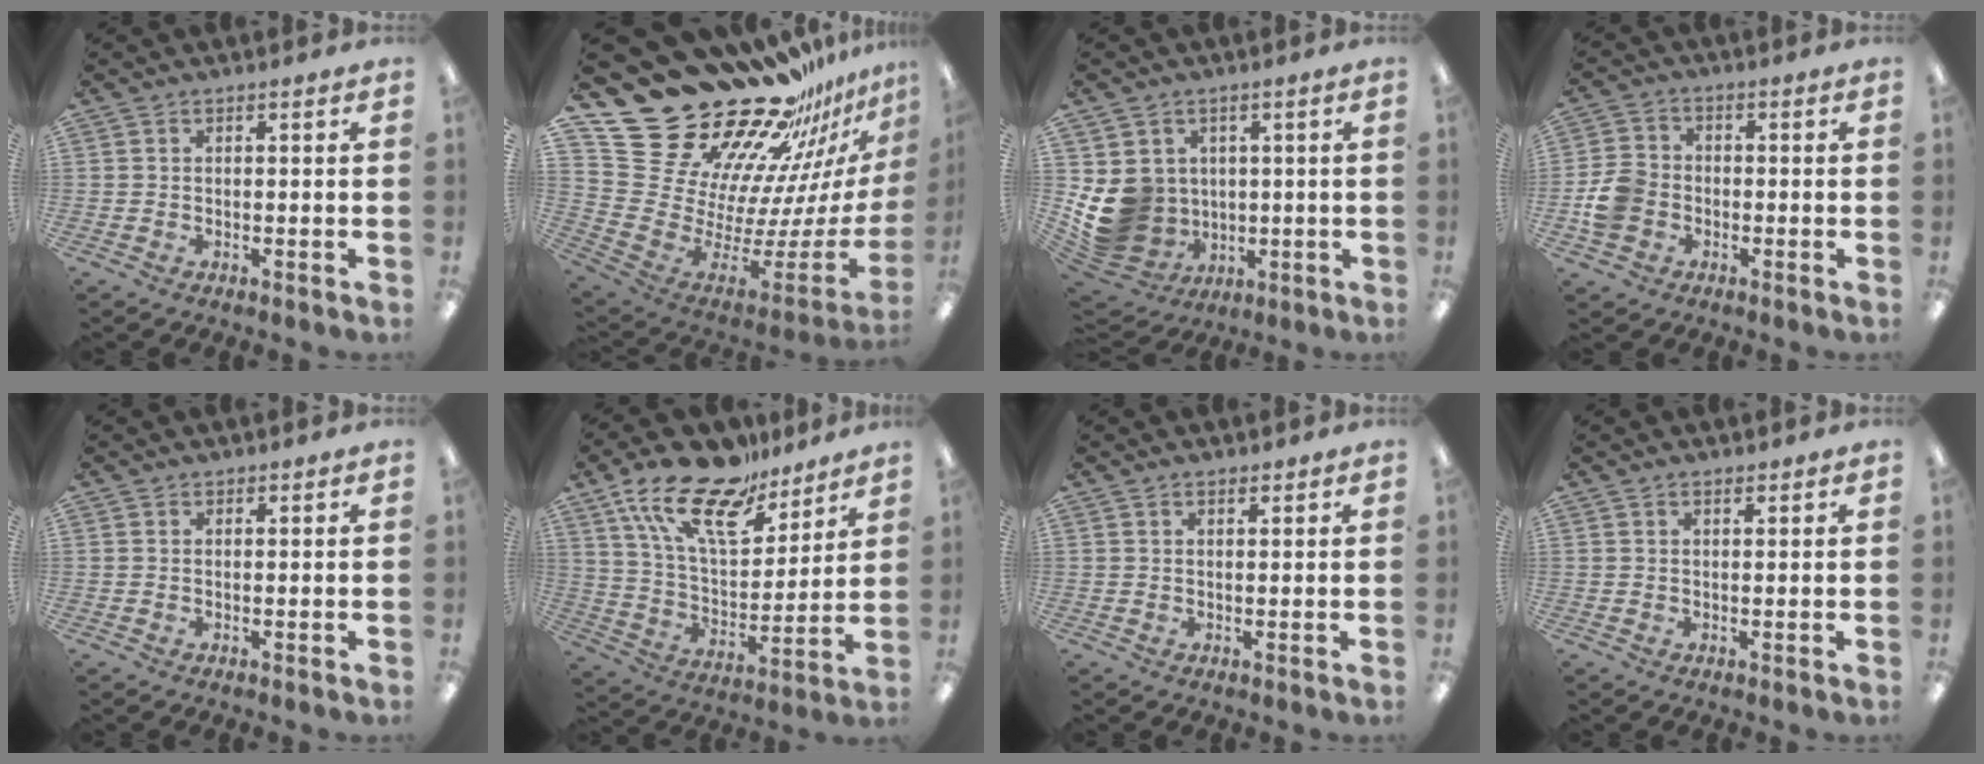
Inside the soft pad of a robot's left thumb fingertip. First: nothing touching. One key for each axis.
{"total": 29.8, "fx": 23.5, "fy": 14.3, "fz": 11.4, "tx": -0.140, "ty": -0.228, "tz": 0.478}
{"total": 11.8, "fx": 0.3, "fy": 11.0, "fz": 4.2, "tx": -0.110, "ty": -0.011, "tz": 0.020}
{"total": 7.7, "fx": -1.9, "fy": 6.4, "fz": 3.7, "tx": -0.075, "ty": 0.019, "tz": -0.034}
{"total": 0.8, "fx": 0.7, "fy": 0.4, "fz": -0.1, "tx": 0.001, "ty": 0.000, "tz": 0.014}
{"total": 20.7, "fx": 14.8, "fy": 8.5, "fz": 11.7, "tx": -0.232, "ty": -0.082, "tz": 0.261}
{"total": 1.5, "fx": 1.2, "fy": 0.7, "fz": 0.5, "tx": -0.011, "ty": 0.000, "tz": 0.024}
{"total": 1.3, "fx": 1.1, "fy": 0.6, "fz": 0.5, "tx": -0.011, "ty": -0.001, "tz": 0.021}